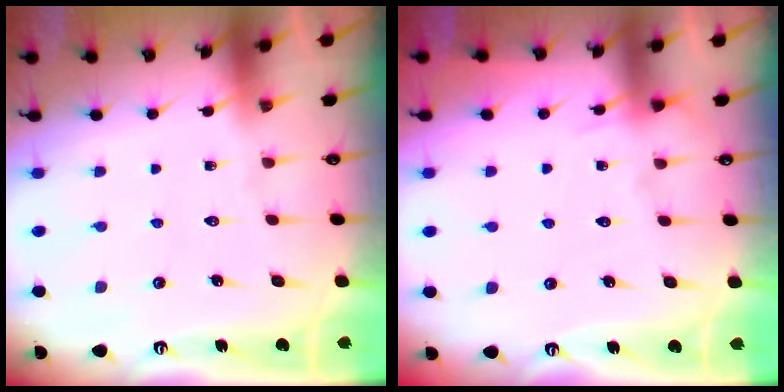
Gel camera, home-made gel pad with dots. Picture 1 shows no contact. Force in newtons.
{"total": 5.0, "press": 5.0, "slide": 0.6}